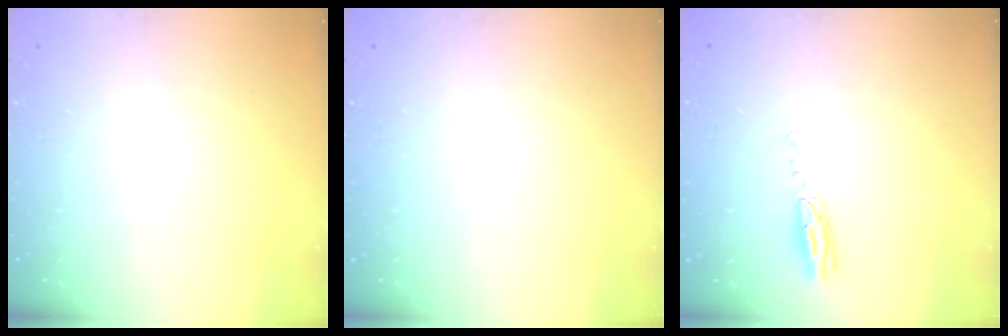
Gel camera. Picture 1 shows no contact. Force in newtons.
{"total": 12.1, "press": 3.1, "slide": 11.7}
{"total": 3.7, "press": 3.7, "slide": 0.1}